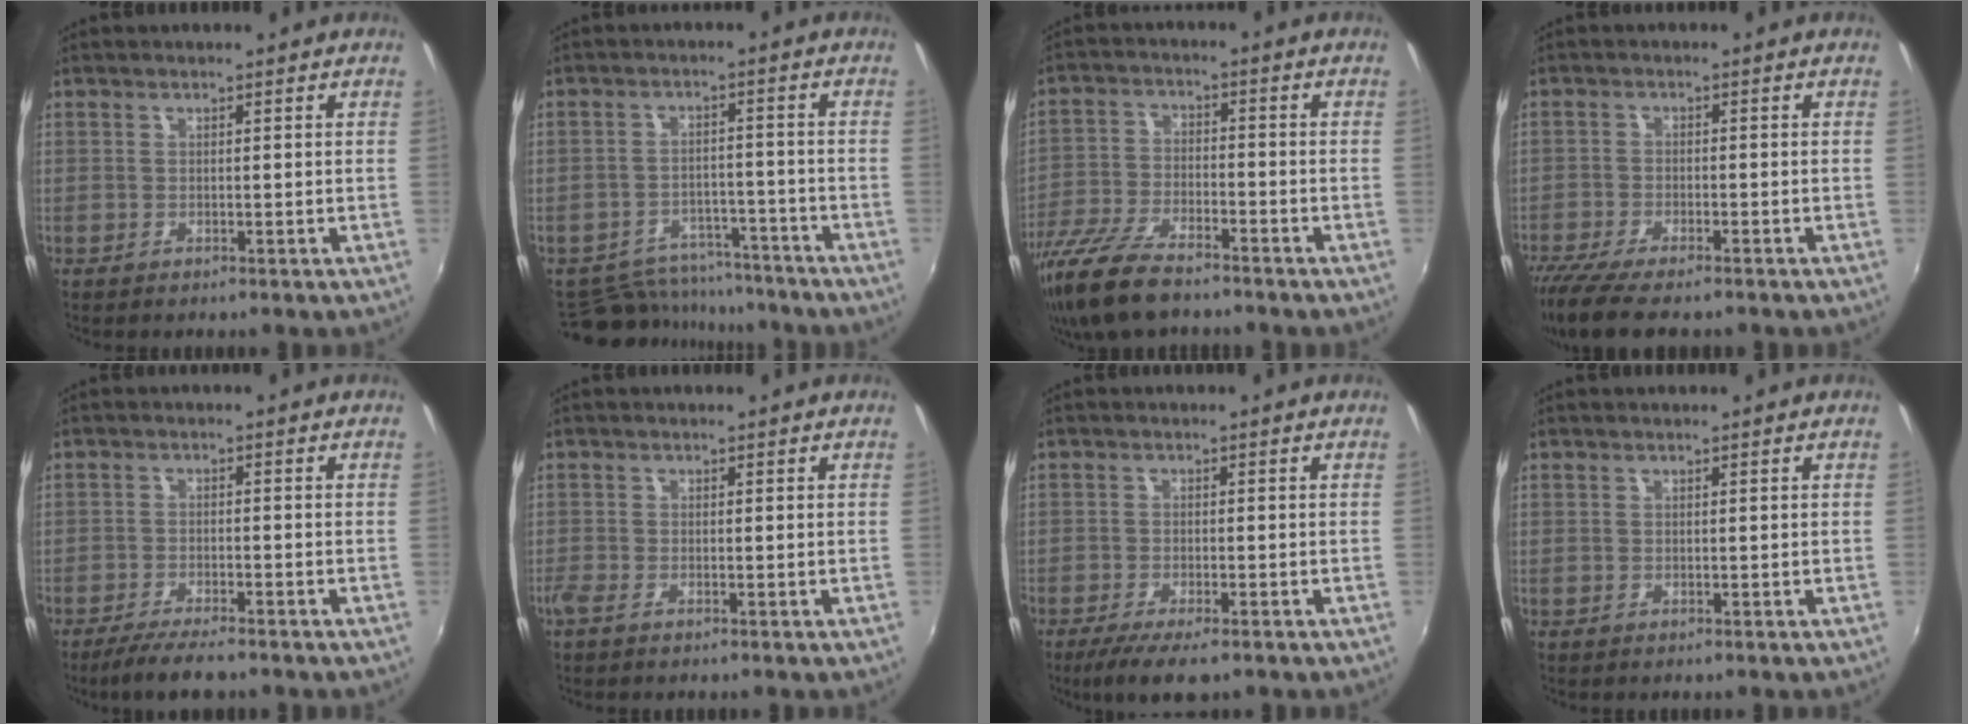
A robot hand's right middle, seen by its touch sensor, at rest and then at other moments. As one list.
[{"total": 12.8, "force": [-11.2, 5.4, 3.1], "torque": [-0.078, 0.020, -0.149]}, {"total": 13.8, "force": [-10.8, 4.0, 7.8], "torque": [-0.178, -0.031, -0.208]}, {"total": 10.0, "force": [-8.2, 2.0, 5.4], "torque": [-0.130, -0.041, -0.147]}, {"total": 6.4, "force": [-5.3, 0.8, 3.4], "torque": [-0.084, -0.016, -0.093]}, {"total": 0.6, "force": [-0.3, 0.1, 0.5], "torque": [-0.011, -0.002, -0.008]}, {"total": 6.9, "force": [-4.9, 1.6, 4.6], "torque": [-0.107, -0.026, -0.085]}, {"total": 0.0}]